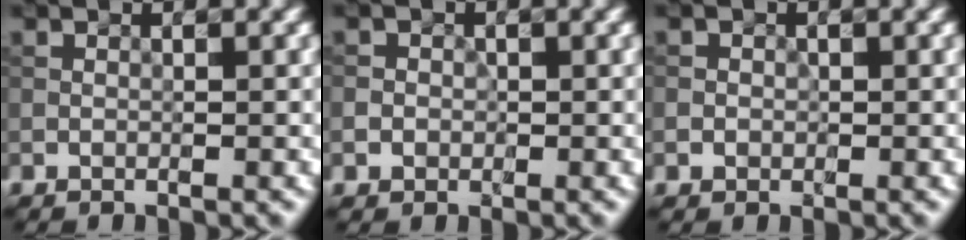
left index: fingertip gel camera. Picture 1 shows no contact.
{"total": 1.4, "force": [-0.2, 1.3, 0.3], "torque": [0.008, 0.008, -0.008]}
{"total": 0.9, "force": [-0.1, 0.9, 0.1], "torque": [0.010, 0.001, -0.004]}